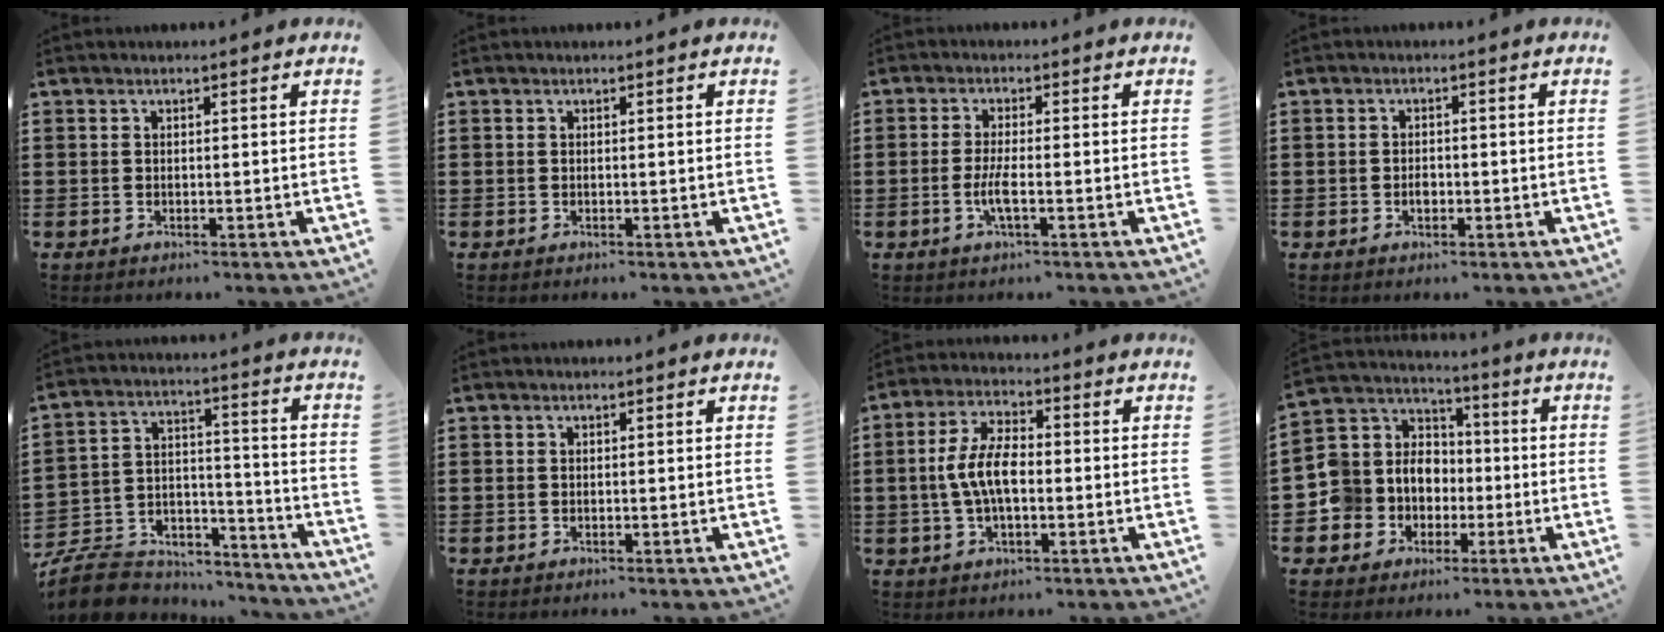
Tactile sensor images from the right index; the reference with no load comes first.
{"total": 0.0}
{"total": 3.5, "force": [-1.2, 0.5, 3.2], "torque": [-0.078, -0.009, -0.028]}
{"total": 1.6, "force": [-0.5, 1.0, 1.1], "torque": [-0.022, 0.002, -0.009]}
{"total": 9.0, "force": [-7.9, 3.8, 2.2], "torque": [-0.059, 0.020, -0.156]}
{"total": 0.0}
{"total": 7.4, "force": [-0.6, 3.4, 6.5], "torque": [-0.143, 0.000, -0.018]}
{"total": 8.2, "force": [-1.0, 8.1, 1.3], "torque": [-0.083, -0.008, -0.016]}